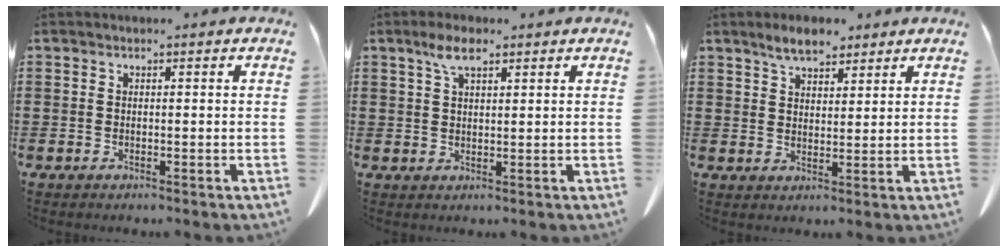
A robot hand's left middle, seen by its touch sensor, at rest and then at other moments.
{"total": 4.2, "force": [2.4, 1.5, 3.1], "torque": [-0.068, 0.004, 0.044]}
{"total": 4.9, "force": [4.0, 1.7, 2.1], "torque": [-0.051, -0.004, 0.076]}